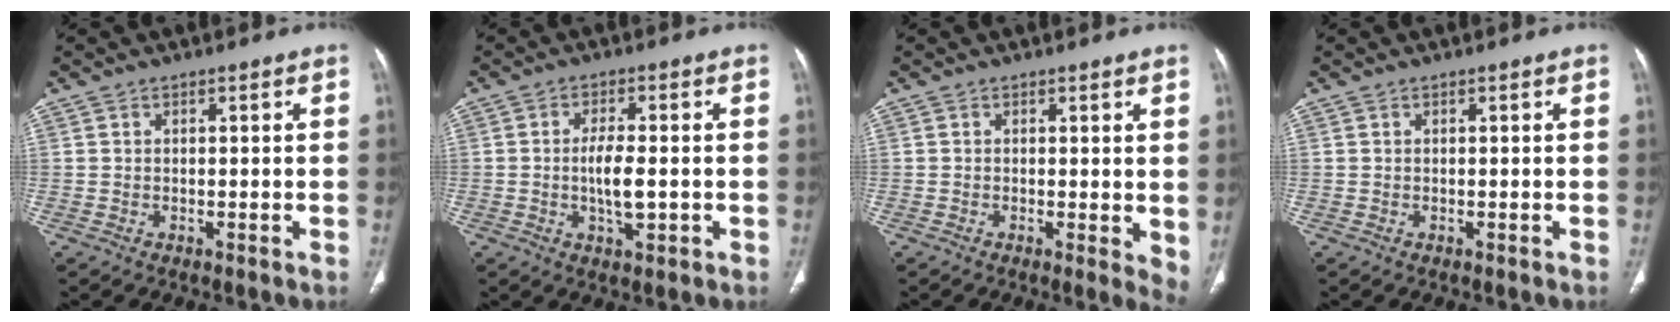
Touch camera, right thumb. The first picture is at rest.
{"total": 5.7, "force": [-0.7, 2.2, 5.2], "torque": [-0.095, -0.003, -0.012]}
{"total": 4.5, "force": [0.2, 1.7, 4.2], "torque": [-0.048, -0.012, 0.000]}
{"total": 0.0}